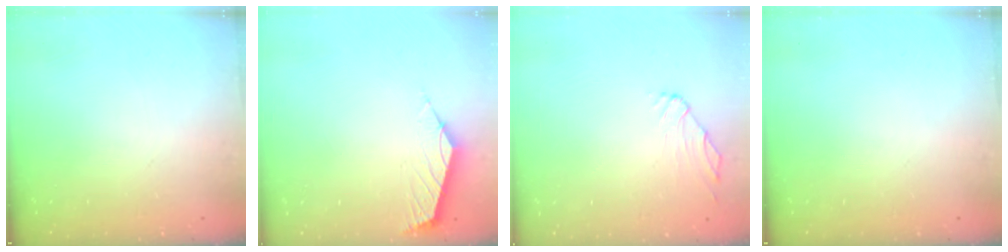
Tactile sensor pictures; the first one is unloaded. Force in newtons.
{"total": 2.5, "press": 2.5, "slide": 0.6}
{"total": 0.9, "press": 0.8, "slide": 0.5}
{"total": 0.0}